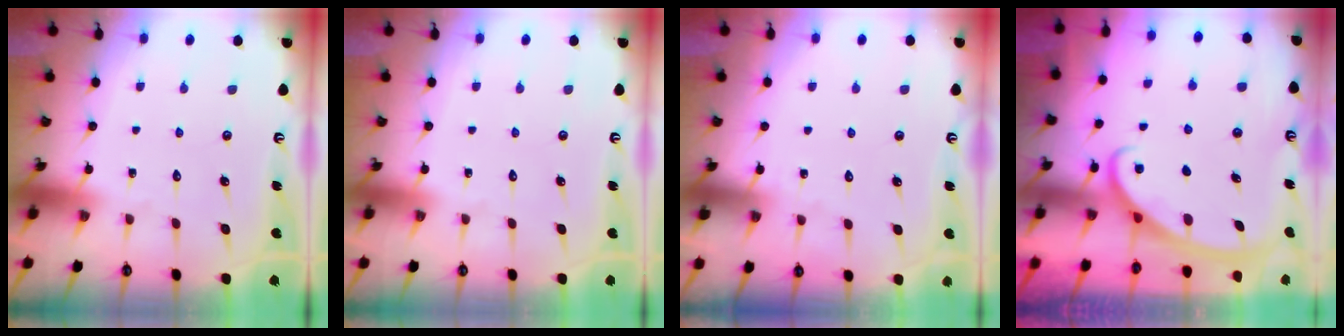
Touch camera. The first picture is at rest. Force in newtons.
{"total": 0.0}
{"total": 1.5, "press": 1.5, "slide": 0.3}
{"total": 2.8, "press": 2.8, "slide": 0.4}